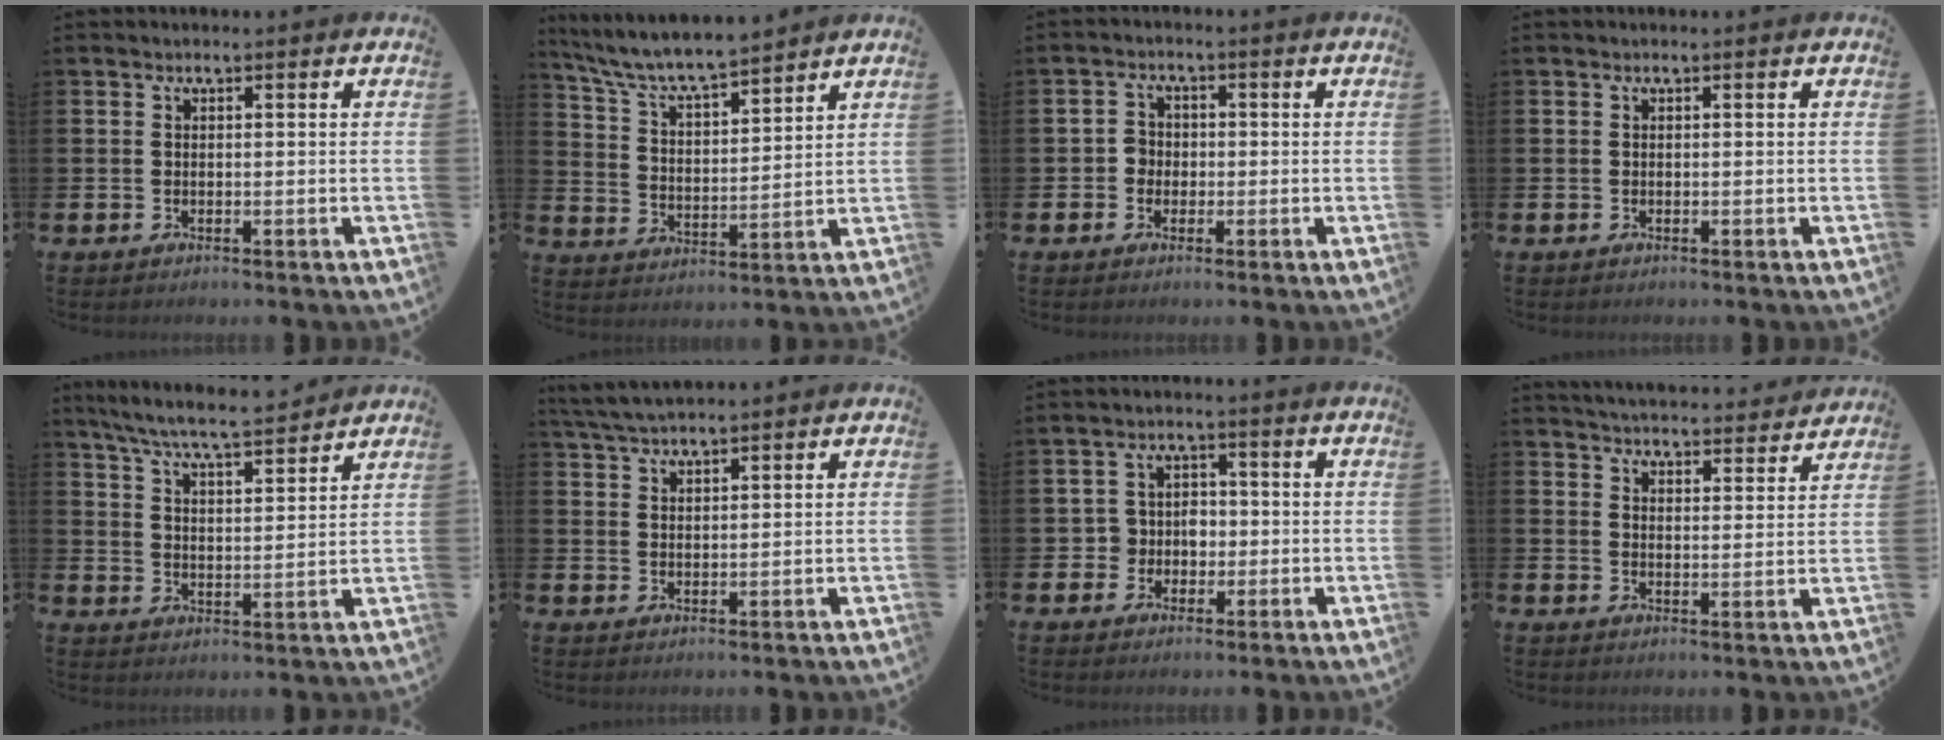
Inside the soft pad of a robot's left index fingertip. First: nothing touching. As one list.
[{"total": 7.2, "force": [6.9, 0.7, 2.1], "torque": [-0.068, -0.047, 0.119]}, {"total": 2.3, "force": [-0.8, 2.1, 0.4], "torque": [-0.008, 0.006, -0.022]}, {"total": 0.0}, {"total": 7.1, "force": [6.7, 0.1, 2.2], "torque": [-0.064, -0.043, 0.117]}, {"total": 3.9, "force": [3.7, 0.4, 1.2], "torque": [-0.033, -0.011, 0.069]}, {"total": 3.6, "force": [-1.3, 3.3, 0.5], "torque": [-0.017, 0.005, -0.033]}, {"total": 5.1, "force": [5.0, 0.5, 0.1], "torque": [-0.010, -0.041, 0.087]}]